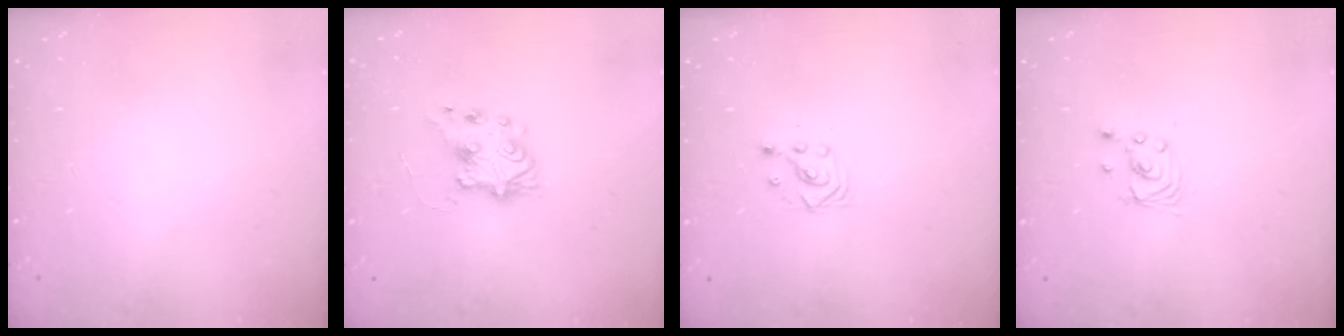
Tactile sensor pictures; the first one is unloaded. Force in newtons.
{"total": 7.8, "press": 7.8, "slide": 0.3}
{"total": 3.4, "press": 3.3, "slide": 0.3}
{"total": 2.4, "press": 2.4, "slide": 0.2}